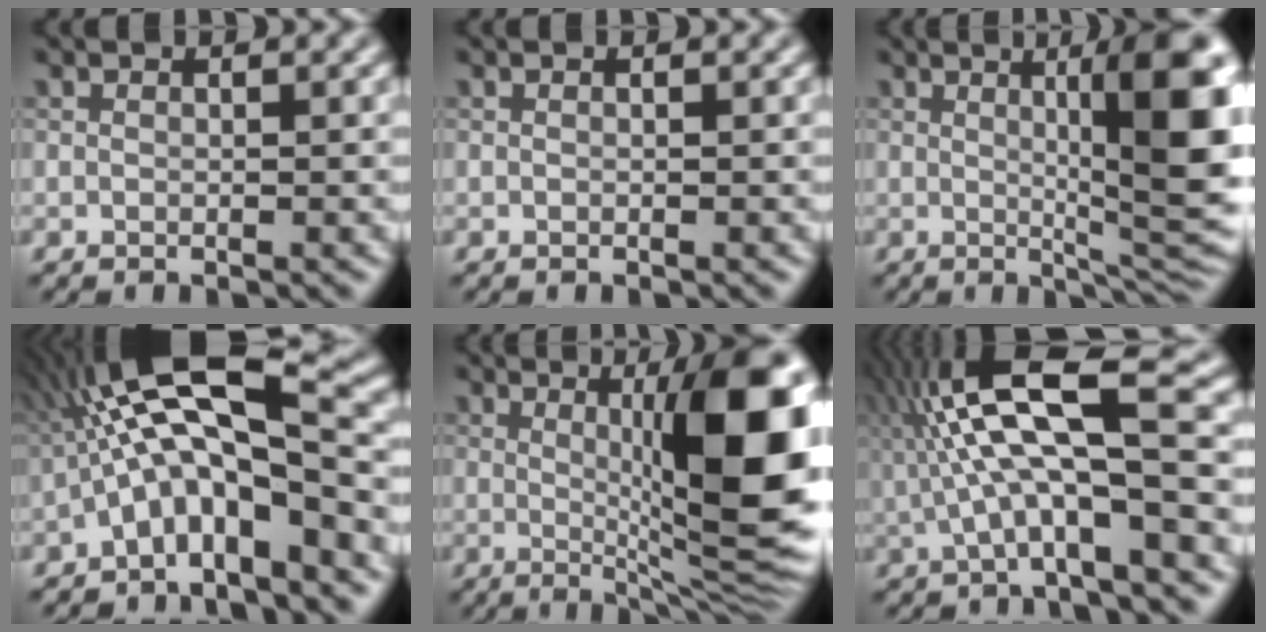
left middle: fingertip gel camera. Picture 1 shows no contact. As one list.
[{"total": 0.0}, {"total": 10.8, "force": [1.5, 2.3, 10.5], "torque": [-0.121, 0.001, 0.037]}, {"total": 9.1, "force": [-1.8, 2.5, 8.5], "torque": [-0.152, 0.035, -0.031]}, {"total": 11.3, "force": [0.5, 2.2, 11.1], "torque": [-0.154, 0.001, 0.024]}, {"total": 9.7, "force": [-0.2, 2.8, 9.3], "torque": [-0.185, 0.028, 0.000]}]